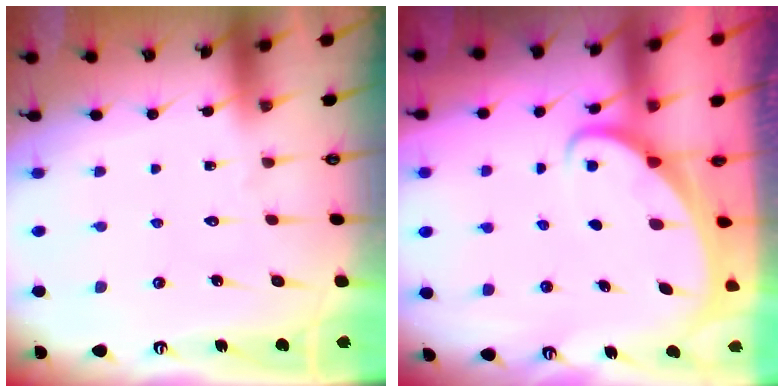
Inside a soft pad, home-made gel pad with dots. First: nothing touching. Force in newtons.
{"total": 2.7, "press": 2.7, "slide": 0.4}